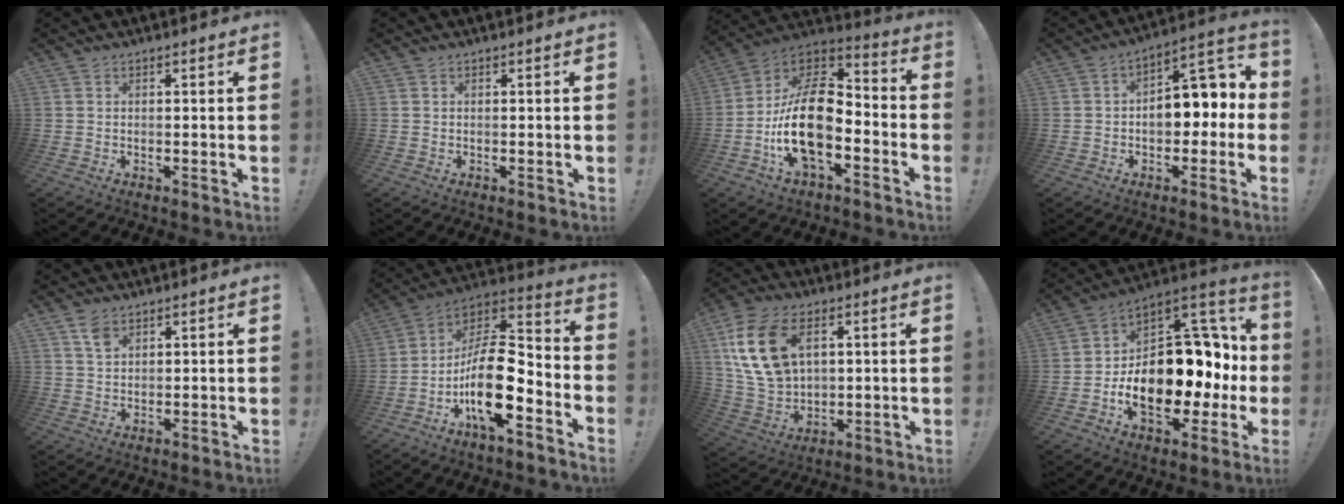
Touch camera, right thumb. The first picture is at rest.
{"total": 0.0}
{"total": 20.1, "force": [-5.1, 11.0, 16.0], "torque": [-0.313, 0.027, -0.082]}
{"total": 11.7, "force": [0.4, 7.4, 9.1], "torque": [-0.114, 0.000, 0.011]}
{"total": 4.4, "force": [2.6, 2.5, 2.5], "torque": [-0.040, -0.007, 0.047]}
{"total": 19.9, "force": [-6.2, 8.1, 17.0], "torque": [-0.308, 0.035, -0.098]}
{"total": 17.3, "force": [5.7, 11.6, 11.6], "torque": [-0.226, -0.015, 0.104]}
{"total": 21.6, "force": [-4.1, 12.9, 16.8], "torque": [-0.242, 0.007, -0.048]}